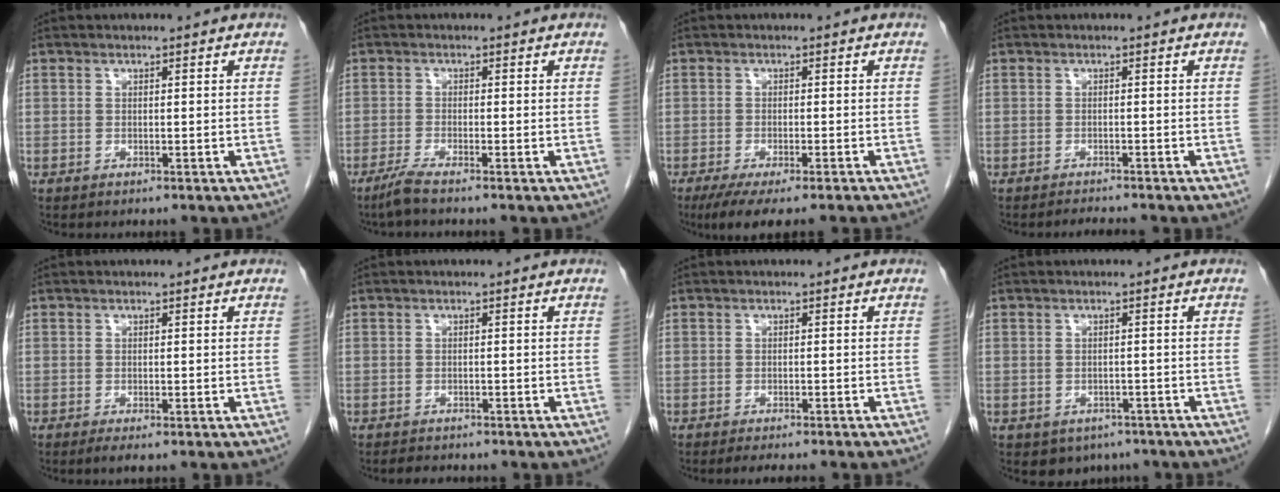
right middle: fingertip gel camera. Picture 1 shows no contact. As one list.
[{"total": 2.4, "force": [-2.0, -0.5, 1.3], "torque": [-0.037, -0.006, -0.047]}, {"total": 7.6, "force": [-6.2, 0.2, 4.5], "torque": [-0.056, -0.016, -0.094]}, {"total": 1.7, "force": [-1.5, -0.6, 0.2], "torque": [-0.007, -0.010, -0.024]}, {"total": 1.1, "force": [-0.7, -0.1, 0.8], "torque": [-0.018, -0.006, -0.013]}, {"total": 2.0, "force": [-1.8, 0.7, 0.4], "torque": [-0.013, -0.005, -0.025]}, {"total": 4.3, "force": [-3.7, 0.1, 2.2], "torque": [-0.023, -0.007, -0.047]}, {"total": 4.1, "force": [-3.0, 2.7, 0.6], "torque": [0.000, 0.006, -0.037]}]